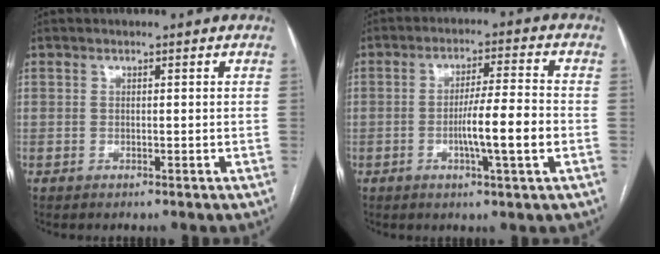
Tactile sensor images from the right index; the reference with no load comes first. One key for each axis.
{"total": 8.2, "fx": -2.1, "fy": -0.1, "fz": 8.0, "tx": -0.133, "ty": 0.001, "tz": -0.036}